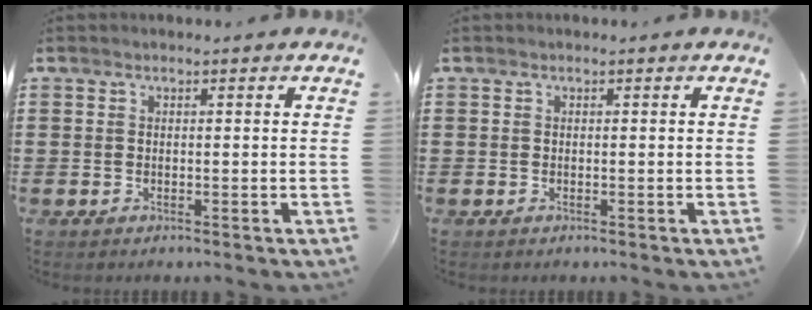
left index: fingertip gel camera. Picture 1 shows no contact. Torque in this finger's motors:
{"motor_torque": [0.00, 0.00, 0.01, 0.00]}